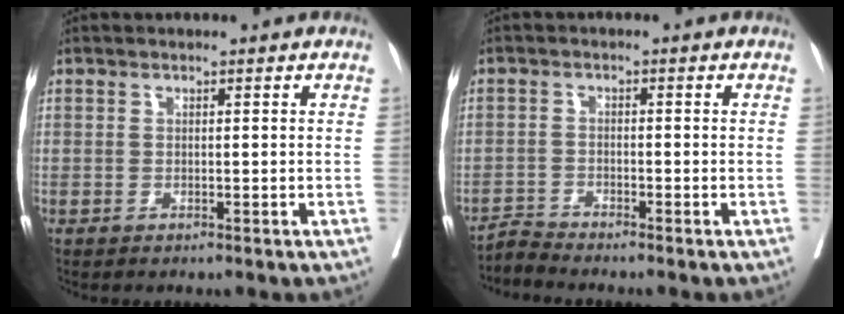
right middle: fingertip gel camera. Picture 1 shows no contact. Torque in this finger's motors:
{"motor_torque": [-0.12, 0.03, -0.02, 0.00]}